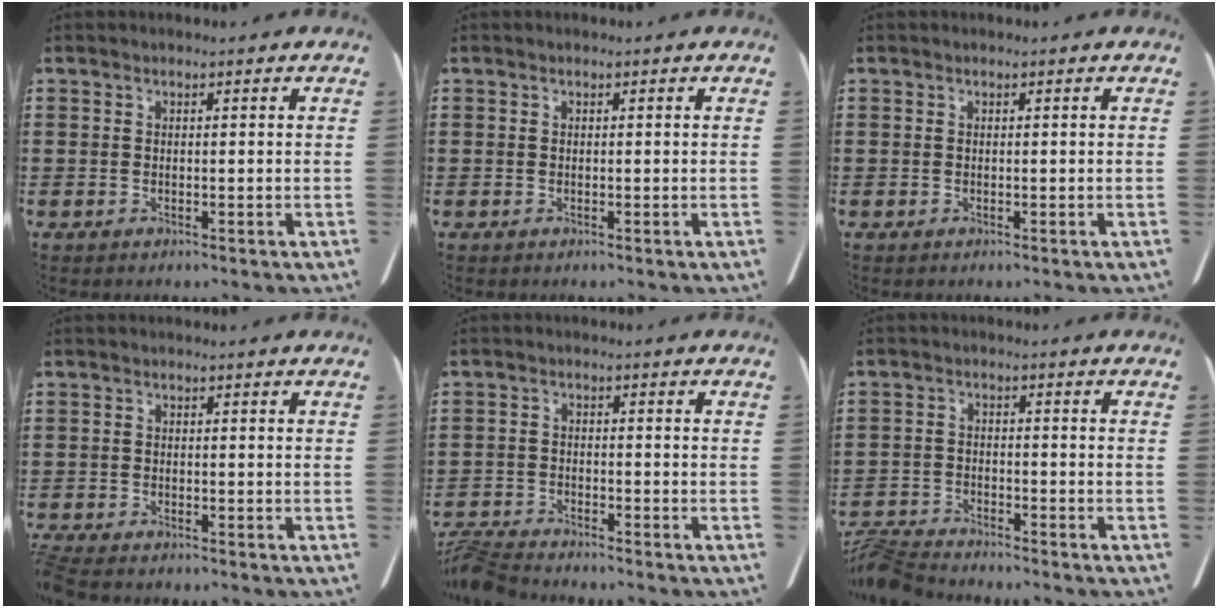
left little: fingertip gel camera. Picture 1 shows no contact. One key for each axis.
{"total": 0.0}
{"total": 0.0}
{"total": 1.7, "fx": -1.7, "fy": 0.0, "fz": 0.3, "tx": -0.017, "ty": -0.004, "tz": -0.035}
{"total": 3.6, "fx": -3.6, "fy": 0.1, "fz": 0.7, "tx": -0.028, "ty": -0.005, "tz": -0.077}
{"total": 4.2, "fx": -4.1, "fy": 0.2, "fz": 0.9, "tx": -0.037, "ty": -0.007, "tz": -0.087}